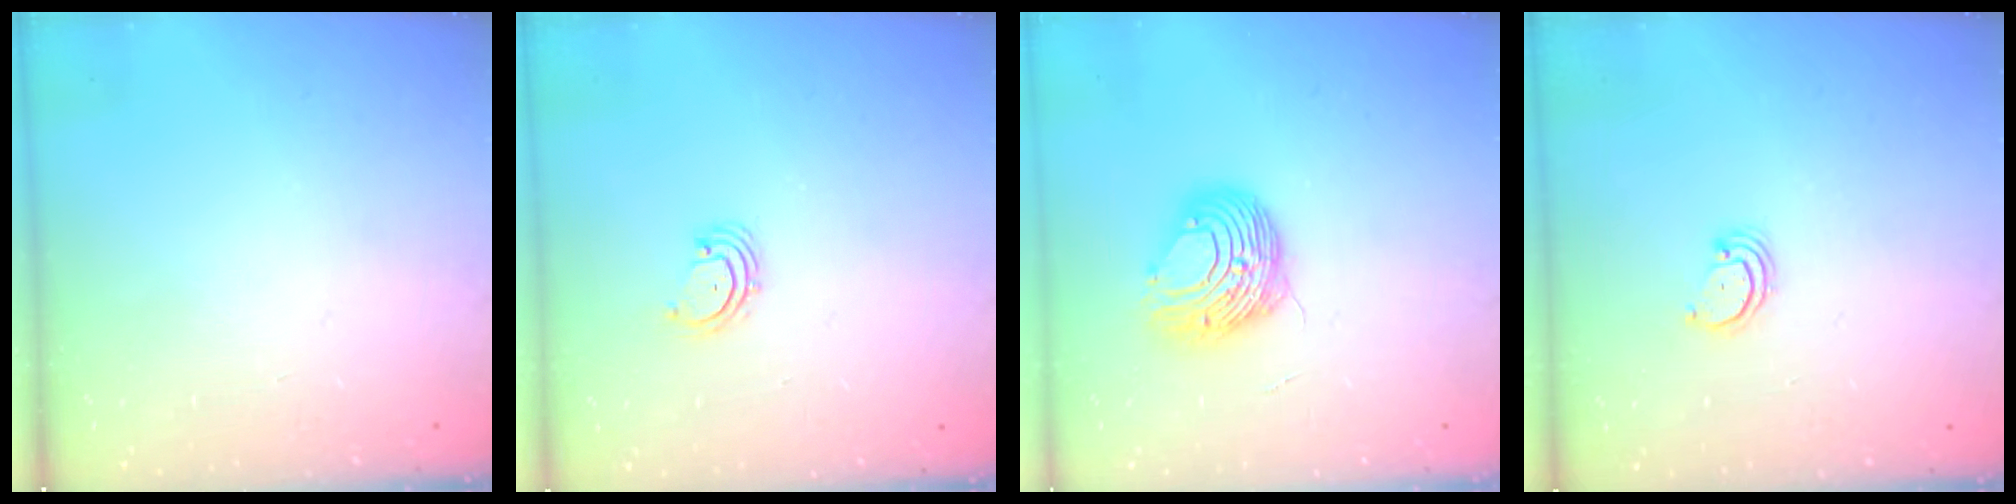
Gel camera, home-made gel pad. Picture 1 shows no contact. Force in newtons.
{"total": 2.3, "press": 2.3, "slide": 0.5}
{"total": 10.6, "press": 10.5, "slide": 1.0}
{"total": 2.8, "press": 2.8, "slide": 0.3}